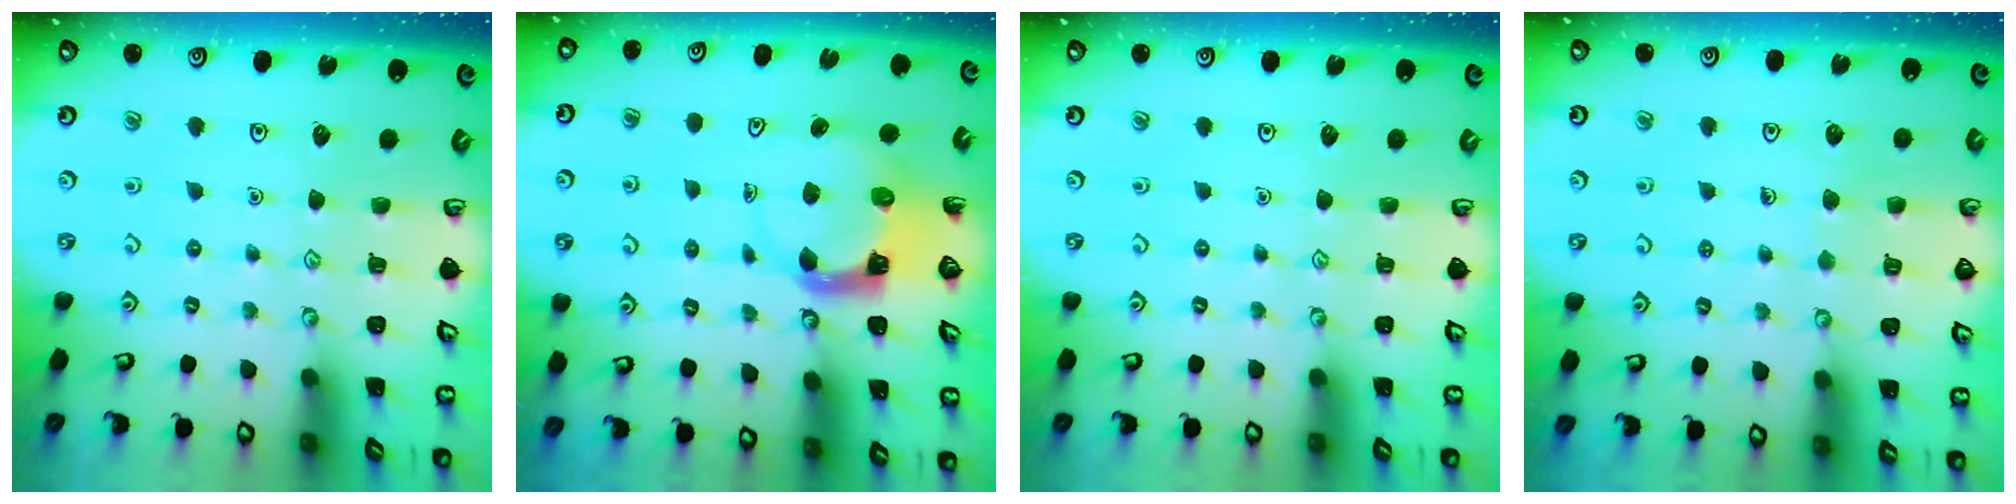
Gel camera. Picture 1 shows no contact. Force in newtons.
{"total": 3.7, "press": 3.6, "slide": 0.6}
{"total": 0.0}
{"total": 4.4, "press": 4.4, "slide": 0.3}